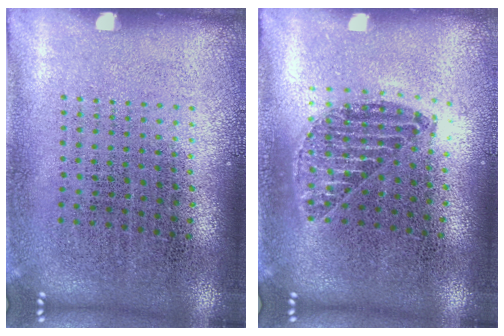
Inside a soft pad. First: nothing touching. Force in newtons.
{"total": 1.1, "press": 1.0, "slide": 0.4}